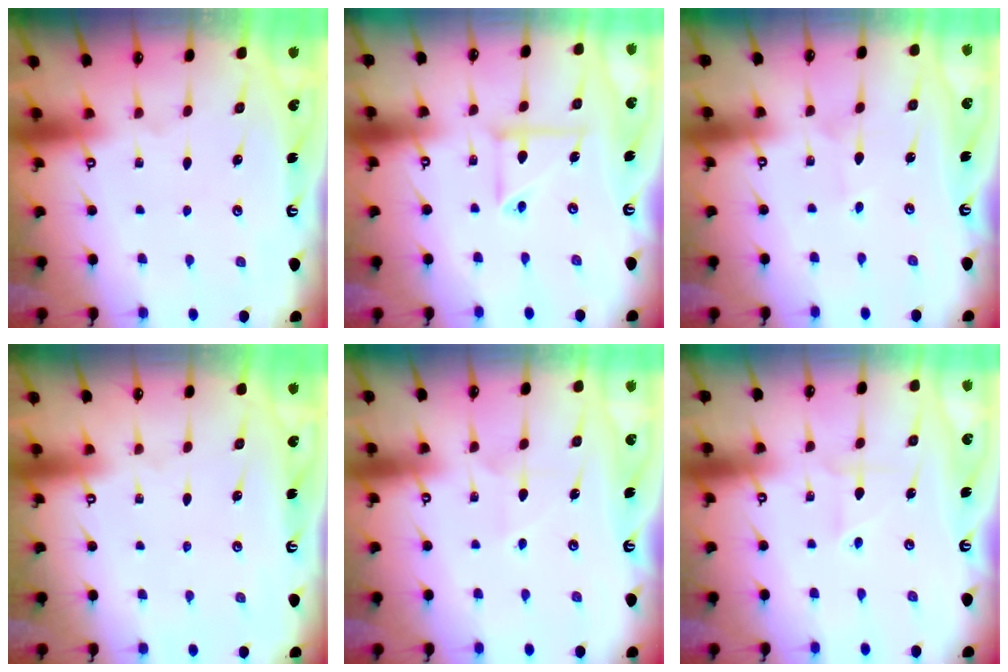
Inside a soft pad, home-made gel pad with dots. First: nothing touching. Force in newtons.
{"total": 6.4, "press": 6.4, "slide": 0.4}
{"total": 1.9, "press": 1.9, "slide": 0.2}
{"total": 0.0}
{"total": 5.9, "press": 5.9, "slide": 0.6}
{"total": 2.0, "press": 2.0, "slide": 0.5}